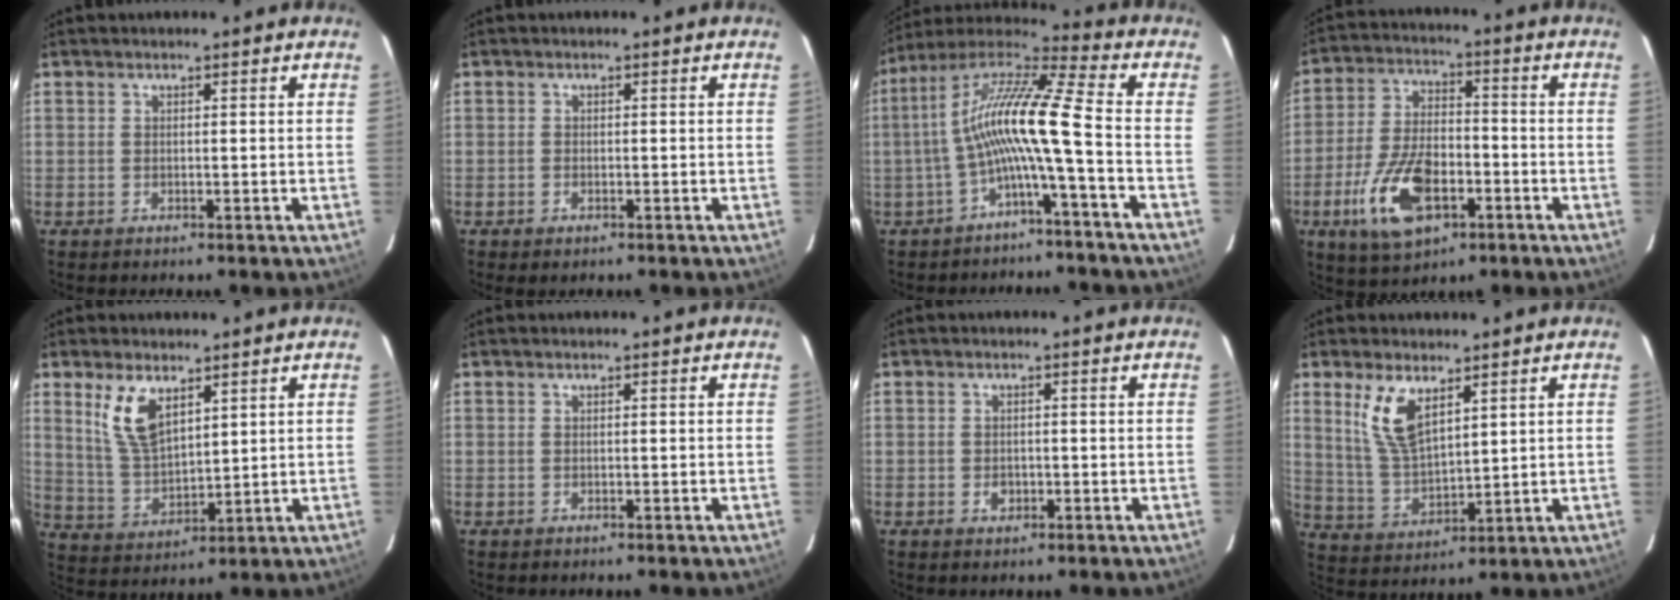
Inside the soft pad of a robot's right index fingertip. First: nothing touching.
{"total": 1.1, "force": [-0.8, 0.7, 0.4], "torque": [-0.007, -0.004, -0.015]}
{"total": 13.5, "force": [-3.1, 0.1, 13.1], "torque": [-0.252, 0.014, -0.065]}
{"total": 14.8, "force": [-6.2, 7.5, 11.1], "torque": [-0.234, -0.005, -0.104]}
{"total": 9.0, "force": [4.9, 4.1, 6.3], "torque": [-0.123, -0.001, 0.108]}
{"total": 0.0}
{"total": 1.8, "force": [-0.6, 1.5, 0.8], "torque": [-0.012, 0.004, -0.007]}
{"total": 9.2, "force": [5.0, 3.8, 6.7], "torque": [-0.134, -0.002, 0.110]}